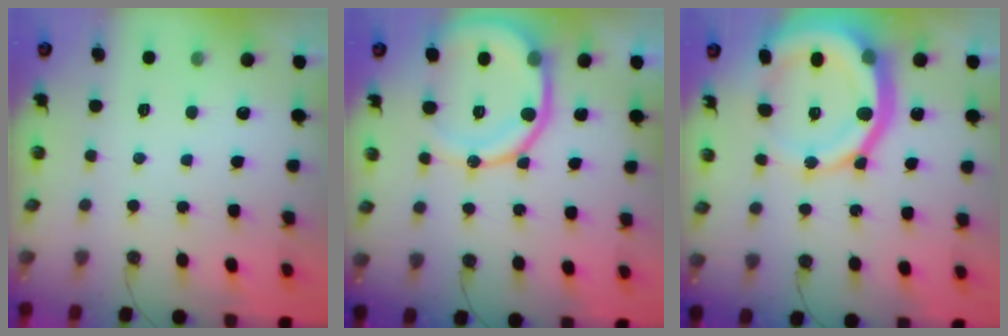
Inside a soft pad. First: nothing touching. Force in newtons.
{"total": 15.5, "press": 15.4, "slide": 2.1}
{"total": 20.8, "press": 20.6, "slide": 2.7}